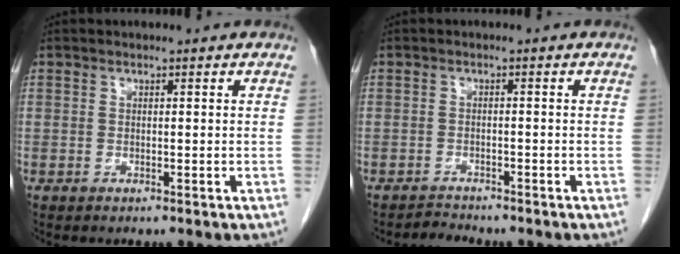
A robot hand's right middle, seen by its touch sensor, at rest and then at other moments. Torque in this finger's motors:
{"motor_torque": [0.31, -0.23, -0.02, 0.01]}